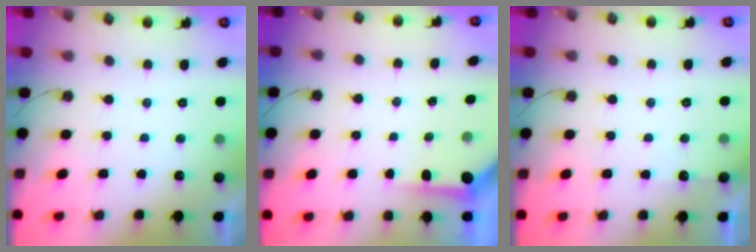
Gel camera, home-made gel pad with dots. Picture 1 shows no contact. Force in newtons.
{"total": 3.8, "press": 3.8, "slide": 0.4}
{"total": 3.7, "press": 3.7, "slide": 0.5}